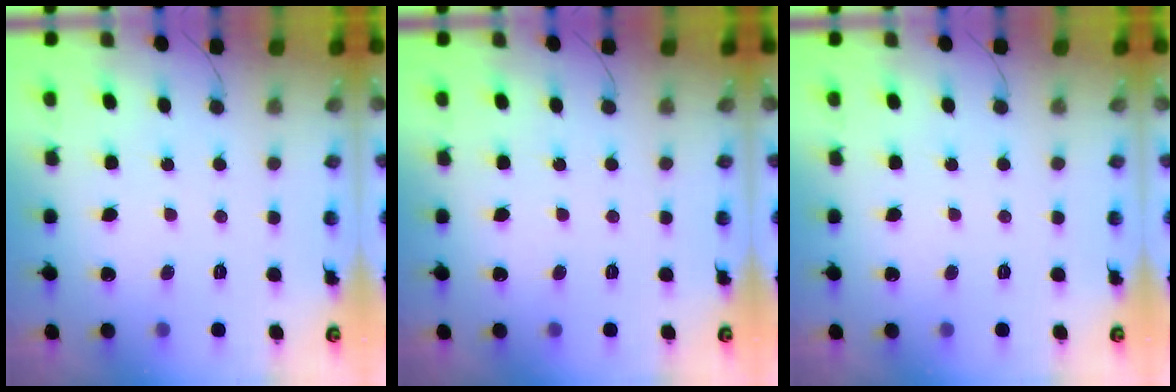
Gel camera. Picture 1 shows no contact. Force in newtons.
{"total": 0.0}
{"total": 0.0}